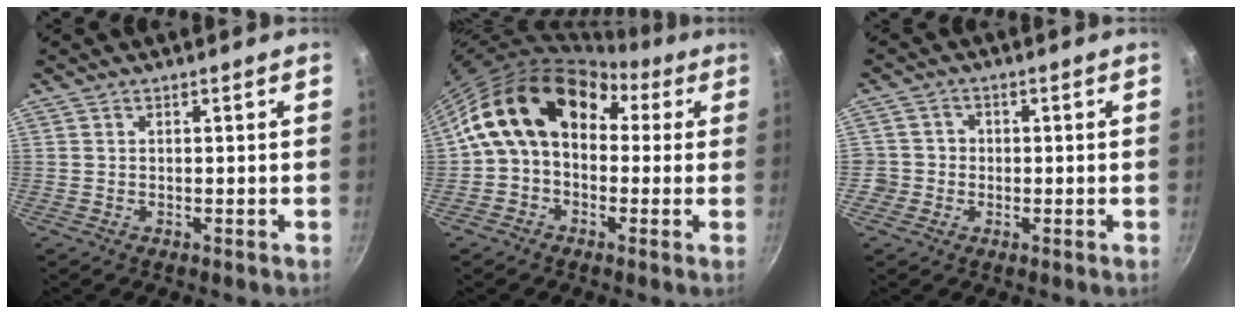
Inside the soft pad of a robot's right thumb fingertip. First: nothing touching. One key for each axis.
{"total": 16.2, "fx": 3.2, "fy": 11.5, "fz": 10.9, "tx": -0.157, "ty": 0.037, "tz": 0.034}
{"total": 3.2, "fx": -0.8, "fy": 3.1, "fz": 0.4, "tx": 0.017, "ty": 0.013, "tz": -0.017}